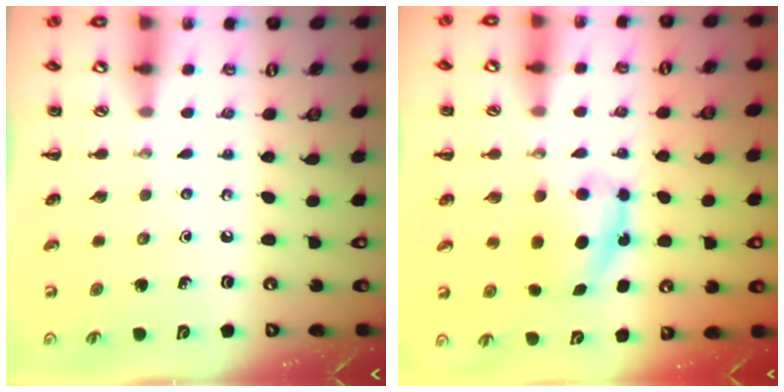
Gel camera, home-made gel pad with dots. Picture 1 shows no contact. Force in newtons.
{"total": 5.9, "press": 5.8, "slide": 0.9}